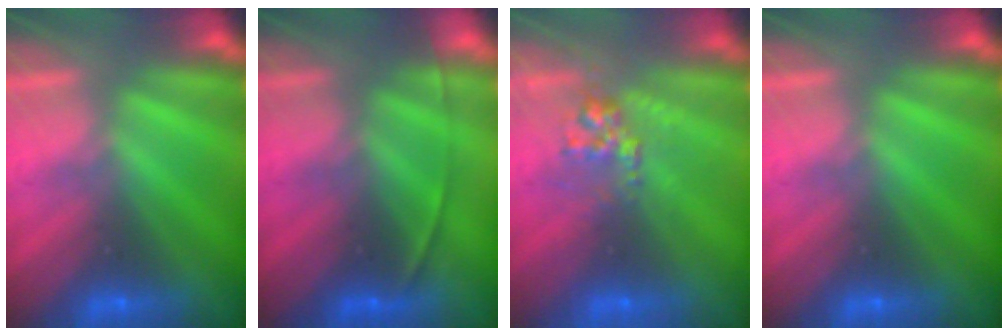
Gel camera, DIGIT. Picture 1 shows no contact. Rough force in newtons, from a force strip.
{"total": 1.8}
{"total": 2.7}
{"total": 0.0}